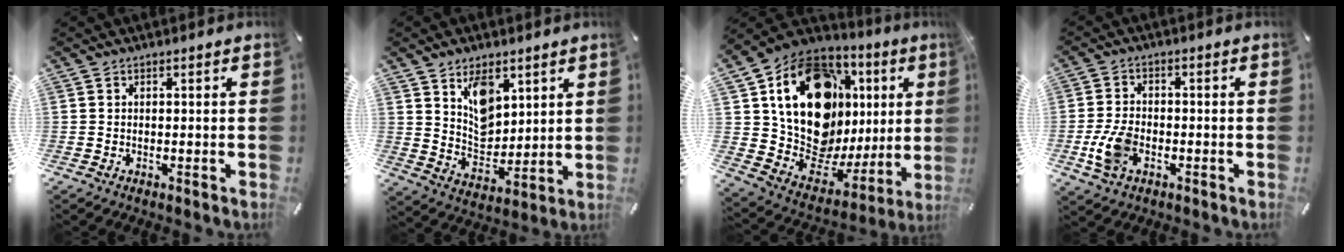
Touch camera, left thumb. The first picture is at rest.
{"total": 9.8, "force": [5.5, 6.7, 4.4], "torque": [-0.069, -0.029, 0.104]}
{"total": 24.2, "force": [8.7, 15.9, 16.0], "torque": [-0.271, -0.063, 0.170]}
{"total": 8.1, "force": [-2.4, 5.4, 5.6], "torque": [-0.126, 0.006, -0.043]}